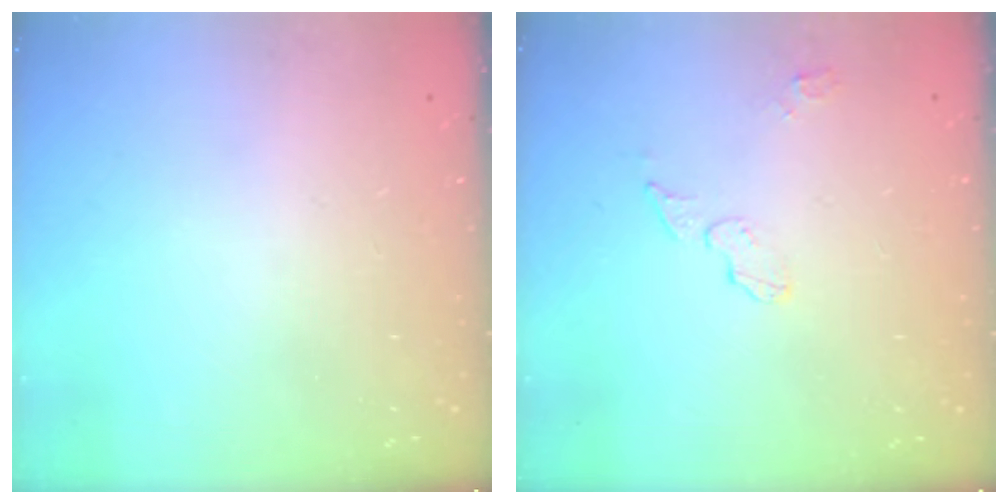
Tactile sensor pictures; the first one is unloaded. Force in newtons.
{"total": 4.5, "press": 4.5, "slide": 0.2}